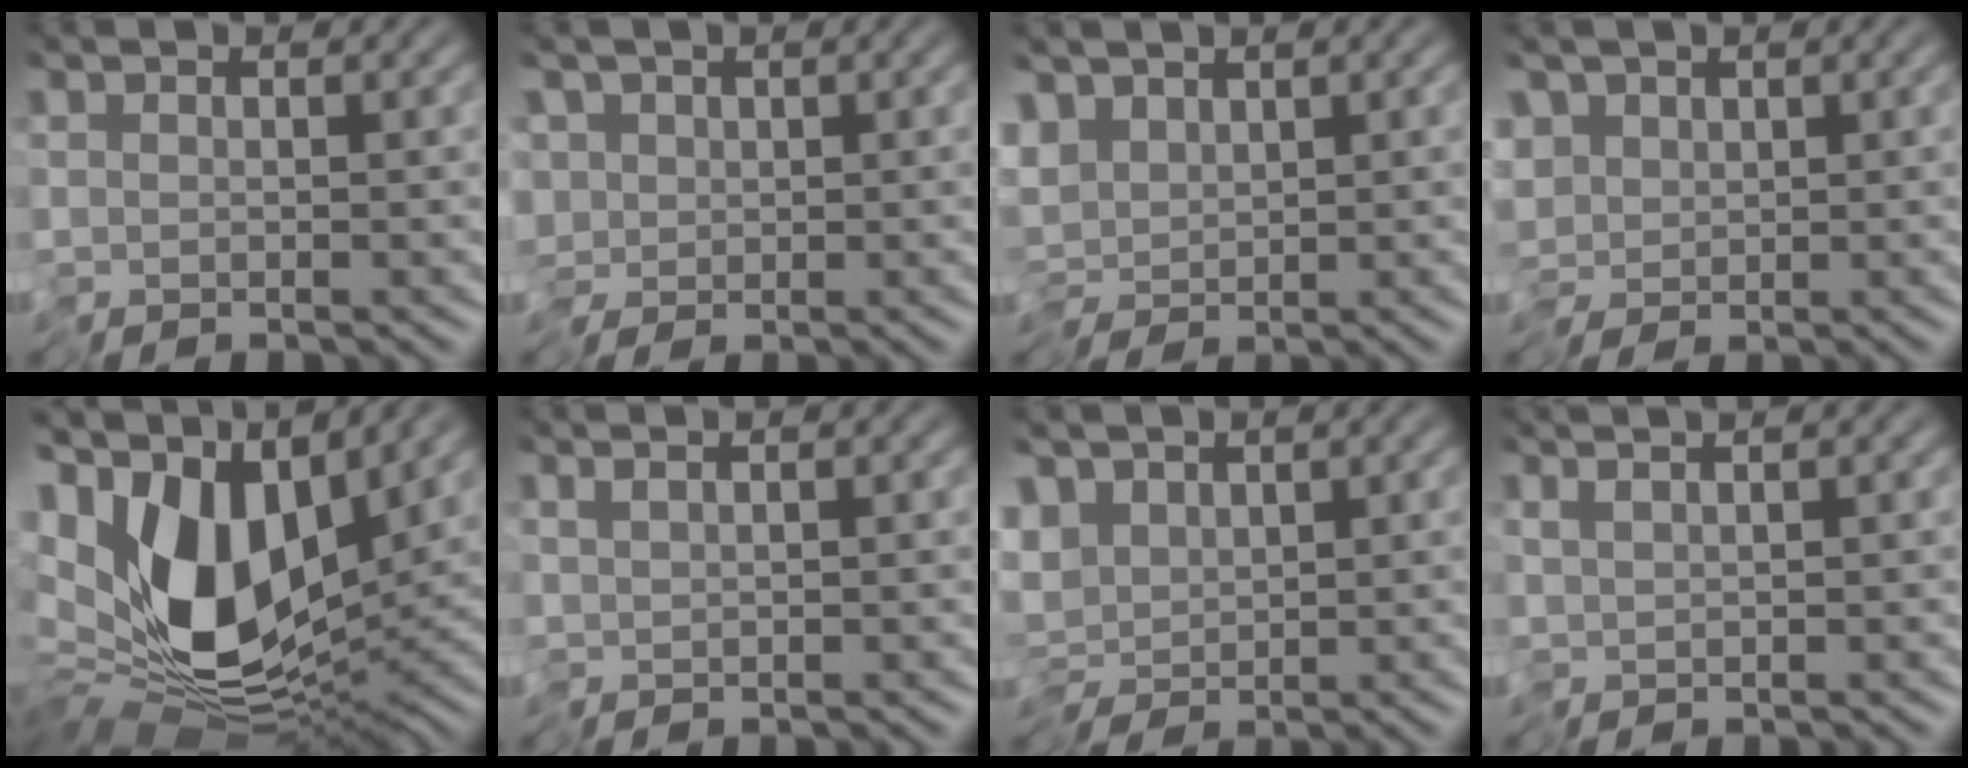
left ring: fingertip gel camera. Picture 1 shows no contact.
{"total": 2.7, "force": [-0.7, 1.9, 1.9], "torque": [-0.036, 0.011, -0.019]}
{"total": 2.9, "force": [0.4, 1.7, 2.2], "torque": [-0.040, 0.003, 0.003]}
{"total": 2.7, "force": [-0.3, 1.7, 2.0], "torque": [-0.030, 0.009, -0.016]}
{"total": 13.8, "force": [1.6, 7.9, 11.2], "torque": [-0.214, -0.020, 0.032]}
{"total": 0.9, "force": [0.4, -0.2, 0.8], "torque": [-0.012, 0.006, 0.009]}
{"total": 3.6, "force": [0.2, 2.4, 2.7], "torque": [-0.041, 0.001, -0.001]}
{"total": 1.6, "force": [1.0, -0.4, 1.2], "torque": [-0.022, 0.008, 0.022]}